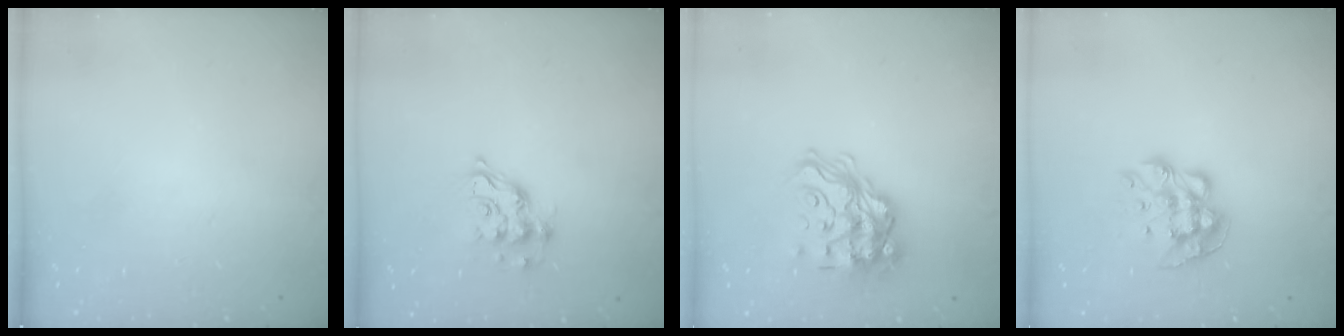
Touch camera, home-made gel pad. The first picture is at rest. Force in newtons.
{"total": 10.9, "press": 10.9, "slide": 0.8}
{"total": 17.2, "press": 17.1, "slide": 1.7}
{"total": 9.7, "press": 9.7, "slide": 0.4}